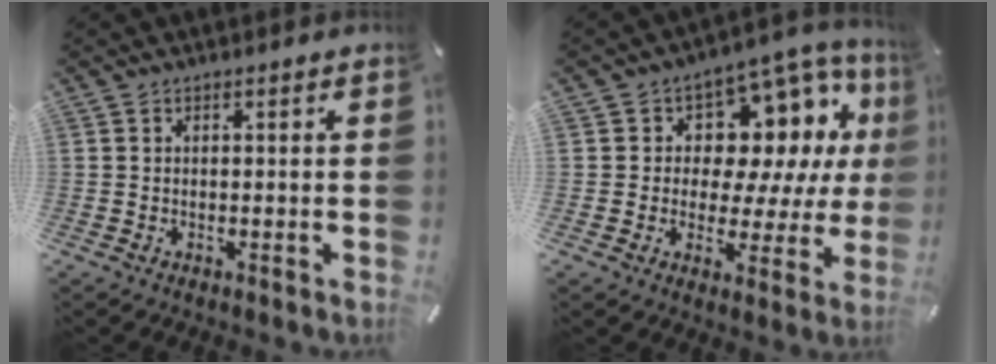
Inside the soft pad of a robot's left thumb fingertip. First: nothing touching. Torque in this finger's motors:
{"motor_torque": [0.21, 0.58, 0.68, 0.32, 0.07]}